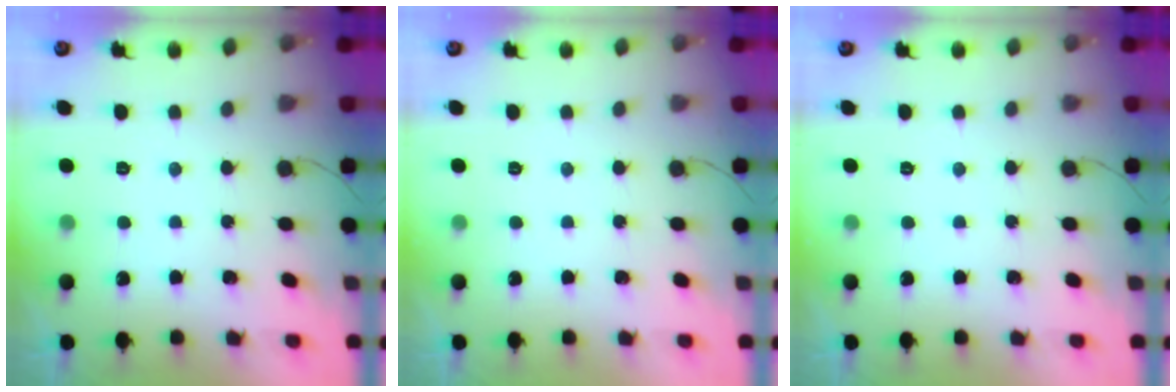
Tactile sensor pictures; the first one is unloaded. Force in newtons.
{"total": 0.0}
{"total": 0.0}